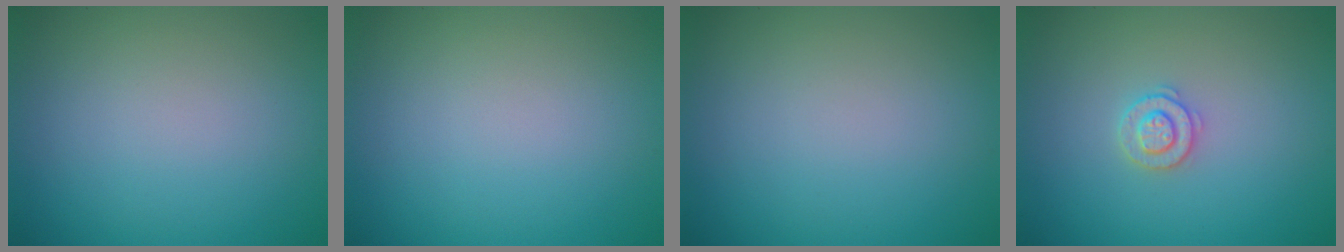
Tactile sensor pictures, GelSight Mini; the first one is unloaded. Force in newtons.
{"total": 0.0}
{"total": 0.0}
{"total": 2.0, "press": 1.9, "slide": 0.4}